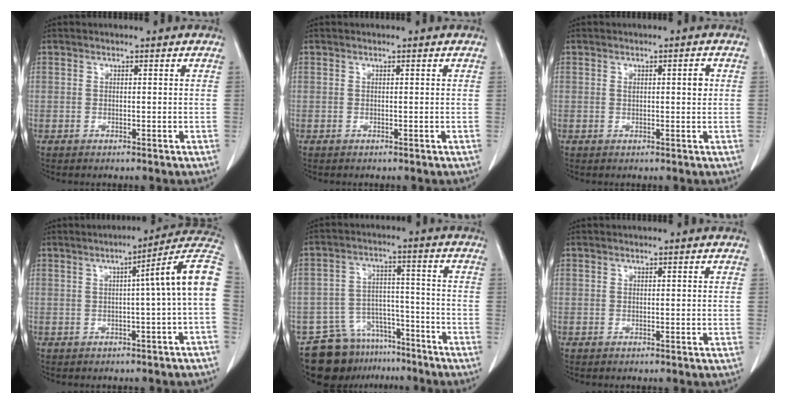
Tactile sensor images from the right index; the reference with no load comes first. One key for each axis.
{"total": 0.0}
{"total": 2.3, "fx": 0.6, "fy": 0.6, "fz": 2.2, "tx": -0.035, "ty": 0.004, "tz": 0.011}
{"total": 9.8, "fx": 0.5, "fy": -1.1, "fz": 9.7, "tx": -0.115, "ty": 0.029, "tz": -0.003}
{"total": 10.6, "fx": -8.2, "fy": 6.3, "fz": 1.9, "tx": -0.025, "ty": 0.043, "tz": -0.132}
{"total": 0.0}